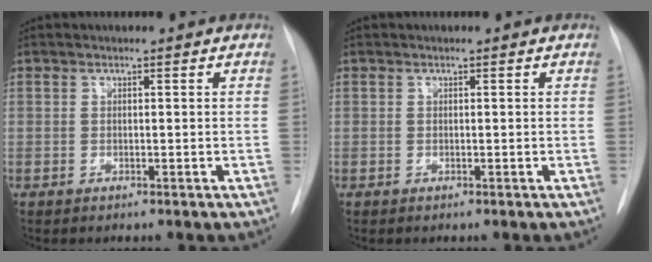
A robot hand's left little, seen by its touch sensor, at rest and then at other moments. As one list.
[{"total": 0.0}]